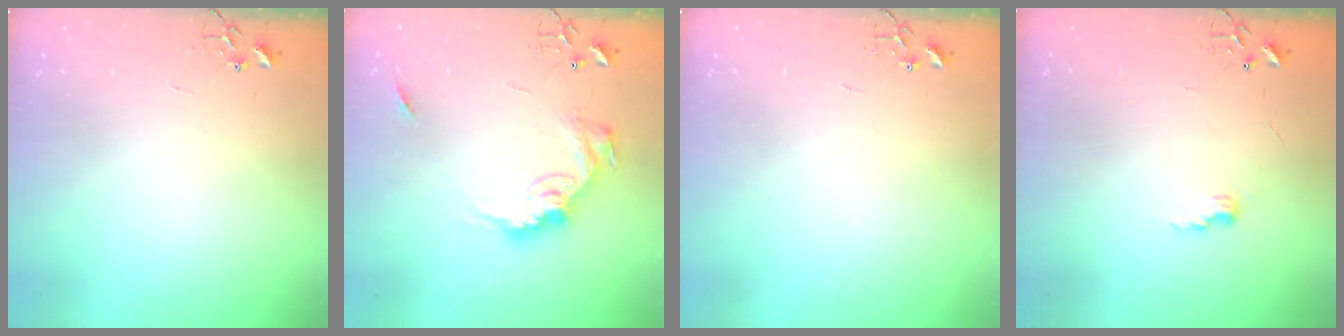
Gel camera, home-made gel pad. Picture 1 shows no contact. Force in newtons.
{"total": 14.8, "press": 14.8, "slide": 0.8}
{"total": 0.0}
{"total": 7.0, "press": 7.0, "slide": 0.6}